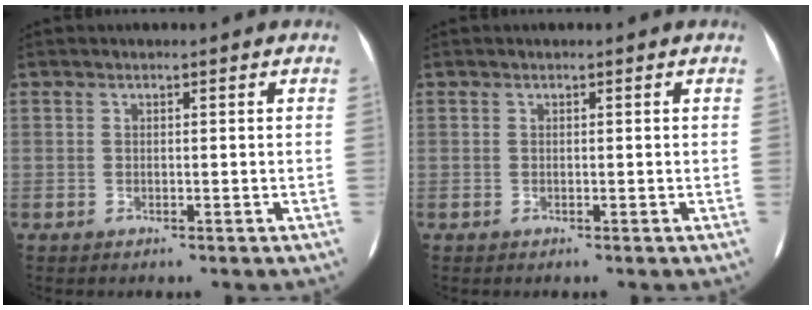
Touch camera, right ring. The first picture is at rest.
{"total": 0.0}